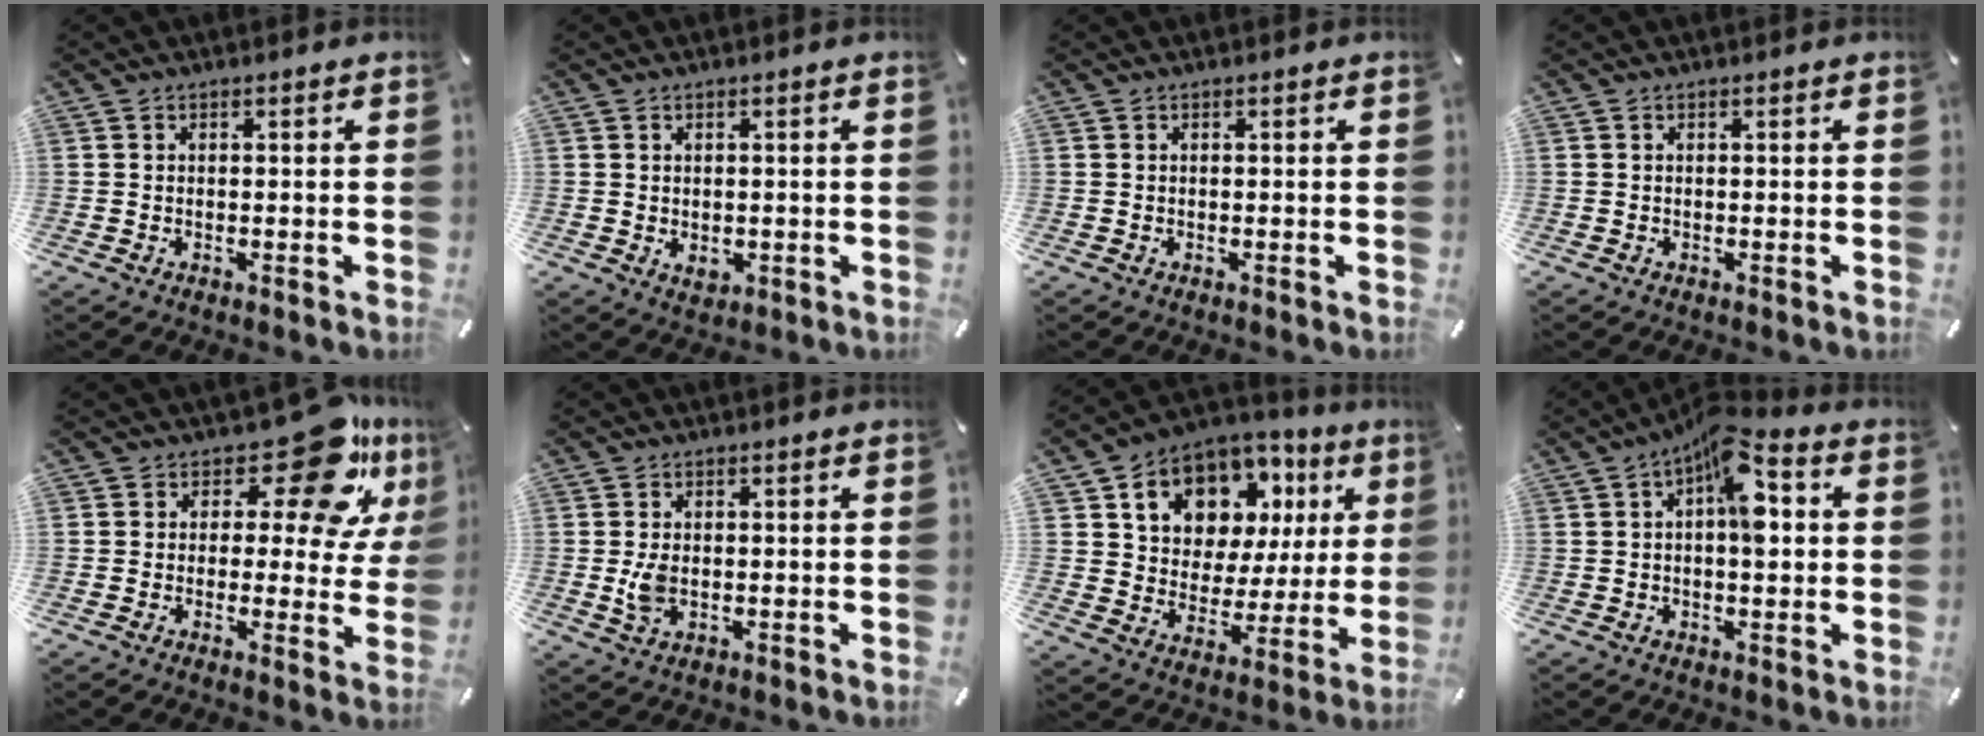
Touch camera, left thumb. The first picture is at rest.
{"total": 2.0, "force": [0.0, 1.7, 1.0], "torque": [-0.011, -0.001, -0.002]}
{"total": 0.0}
{"total": 0.0}
{"total": 15.6, "force": [9.2, 6.5, 10.8], "torque": [-0.149, -0.060, 0.153]}
{"total": 4.3, "force": [-0.2, 2.8, 3.3], "torque": [-0.073, -0.007, -0.009]}
{"total": 12.5, "force": [7.2, 9.3, 4.4], "torque": [-0.081, -0.052, 0.131]}
{"total": 10.4, "force": [2.5, 4.8, 8.9], "torque": [-0.119, -0.015, 0.037]}